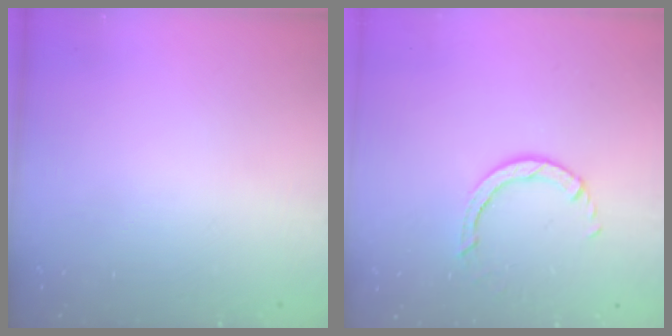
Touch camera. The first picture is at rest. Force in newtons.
{"total": 3.0, "press": 3.0, "slide": 0.4}